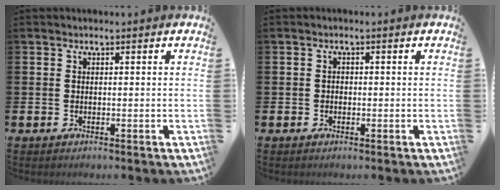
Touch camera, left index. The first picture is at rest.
{"total": 0.9, "force": [-0.4, 0.8, 0.3], "torque": [-0.002, 0.001, -0.010]}